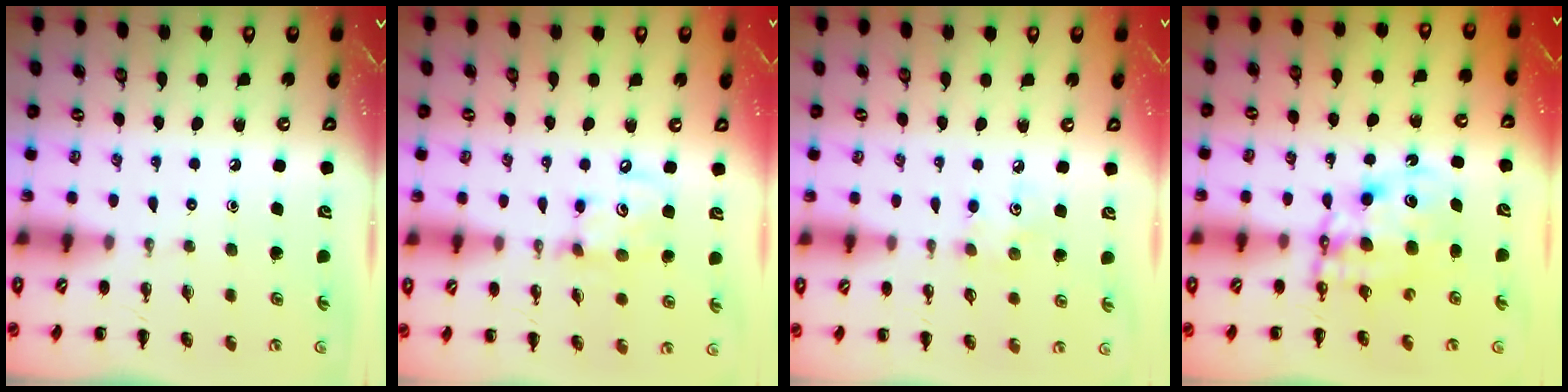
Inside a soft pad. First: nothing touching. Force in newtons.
{"total": 7.3, "press": 7.3, "slide": 0.6}
{"total": 3.5, "press": 3.4, "slide": 1.0}
{"total": 9.5, "press": 9.2, "slide": 2.6}